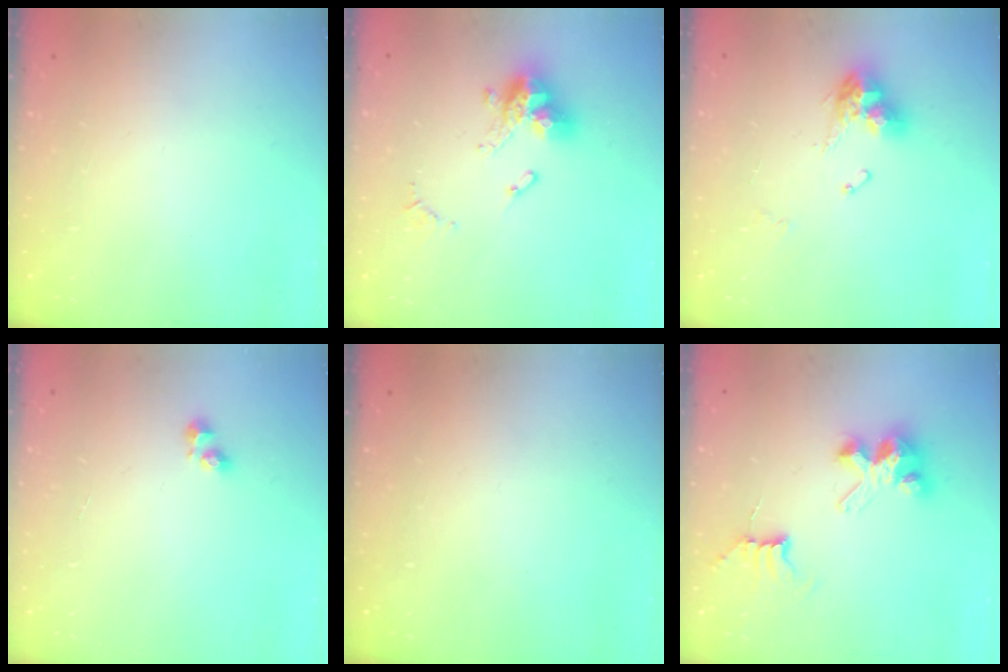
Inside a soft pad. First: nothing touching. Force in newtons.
{"total": 13.9, "press": 13.9, "slide": 1.2}
{"total": 11.0, "press": 10.9, "slide": 1.3}
{"total": 2.6, "press": 2.6, "slide": 0.2}
{"total": 0.0}
{"total": 7.8, "press": 7.8, "slide": 0.6}